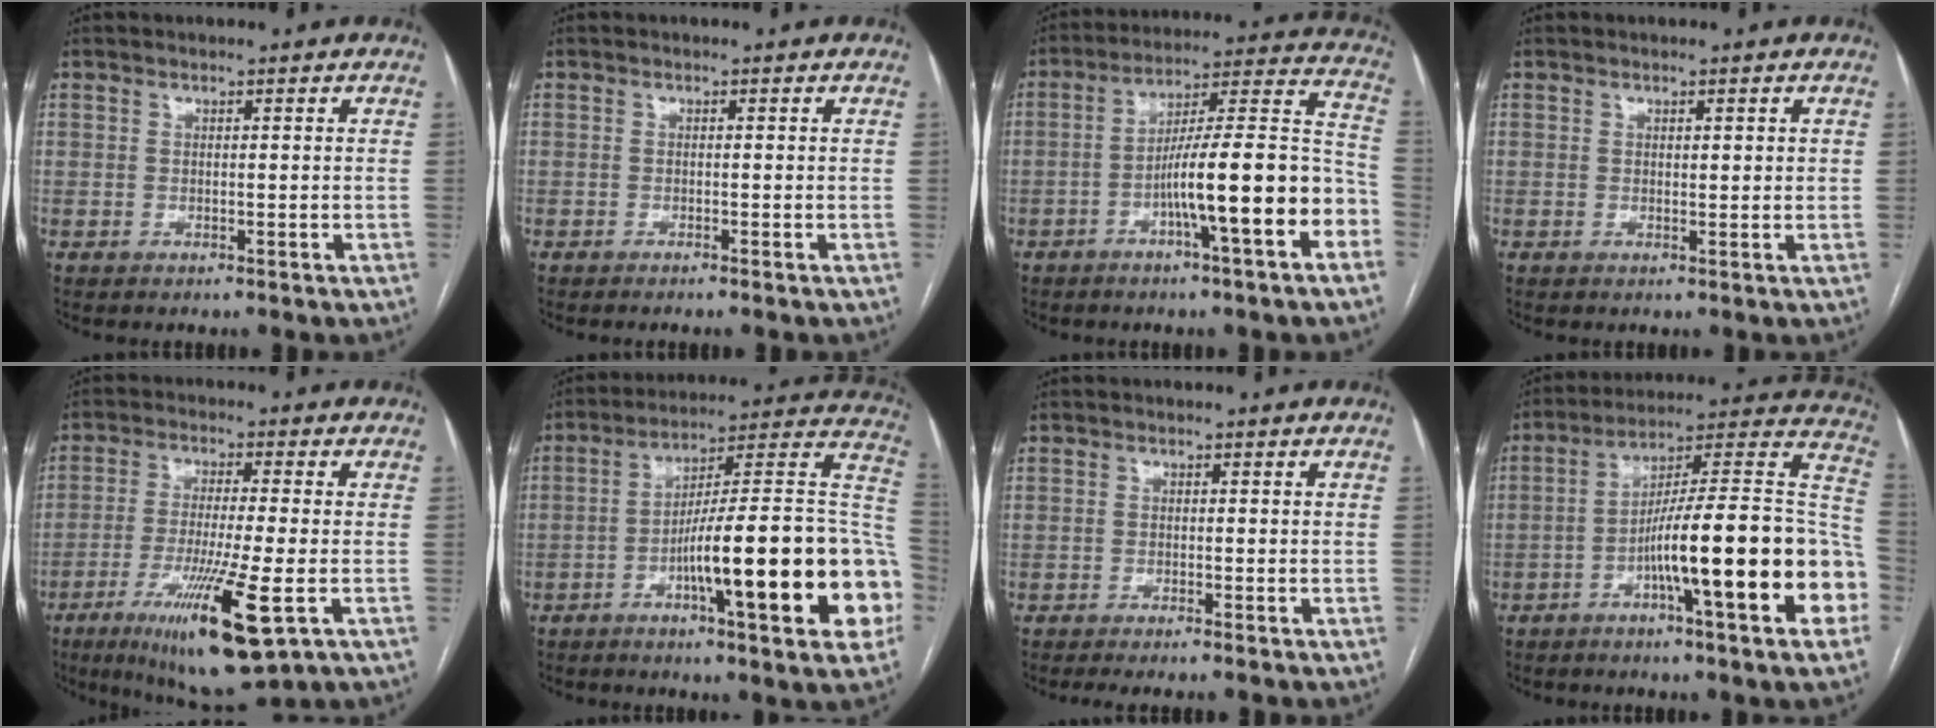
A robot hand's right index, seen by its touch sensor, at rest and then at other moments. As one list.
[{"total": 0.9, "force": [-0.8, -0.3, 0.4], "torque": [-0.008, 0.003, -0.013]}, {"total": 16.4, "force": [-6.0, 0.9, 15.3], "torque": [-0.226, 0.022, -0.093]}, {"total": 1.3, "force": [0.5, 0.4, 1.1], "torque": [-0.014, 0.000, 0.006]}, {"total": 14.5, "force": [-5.9, 1.1, 13.2], "torque": [-0.241, -0.040, -0.094]}, {"total": 24.8, "force": [-7.2, 2.2, 23.6], "torque": [-0.261, 0.017, -0.105]}, {"total": 2.9, "force": [-2.4, -0.4, 1.7], "torque": [-0.021, -0.002, -0.038]}, {"total": 22.9, "force": [-6.9, 1.7, 21.8], "torque": [-0.247, 0.024, -0.104]}]